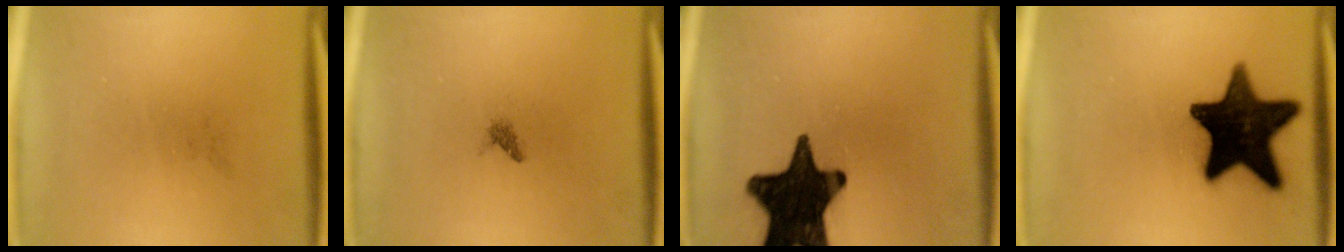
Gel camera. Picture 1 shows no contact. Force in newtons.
{"total": 0.7}
{"total": 18.8}
{"total": 17.8}